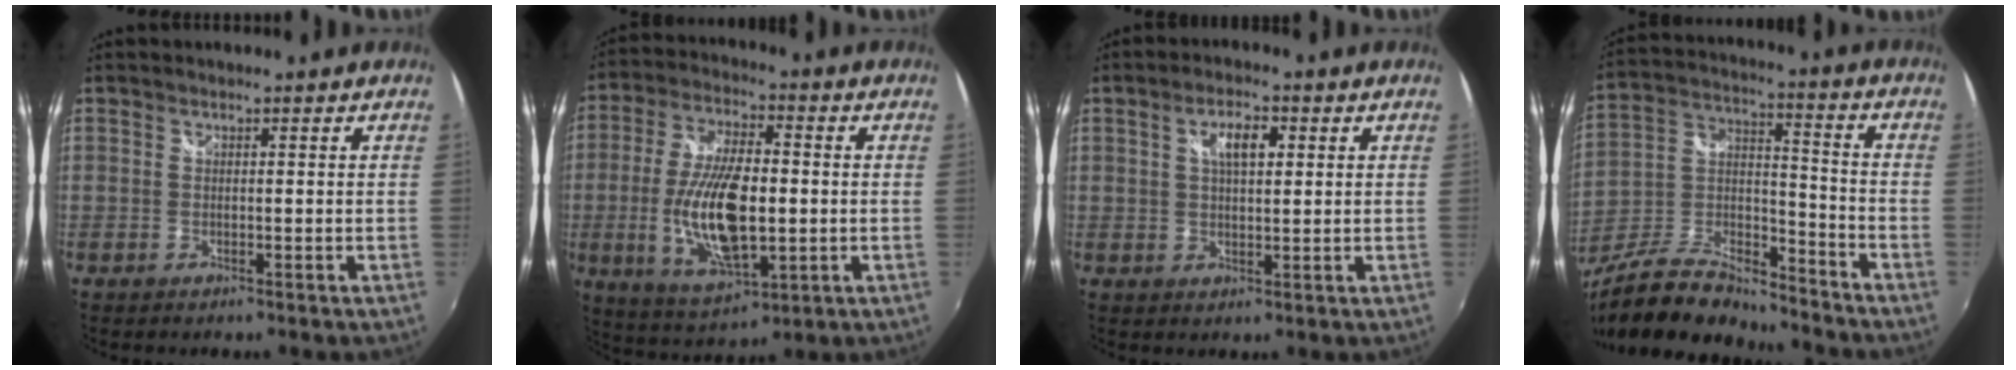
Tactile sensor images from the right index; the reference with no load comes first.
{"total": 16.7, "force": [-2.0, 7.0, 15.1], "torque": [-0.297, -0.011, -0.029]}
{"total": 5.1, "force": [1.6, 2.2, 4.3], "torque": [-0.072, 0.010, 0.027]}
{"total": 17.2, "force": [-13.5, 5.4, 9.2], "torque": [-0.196, -0.004, -0.246]}